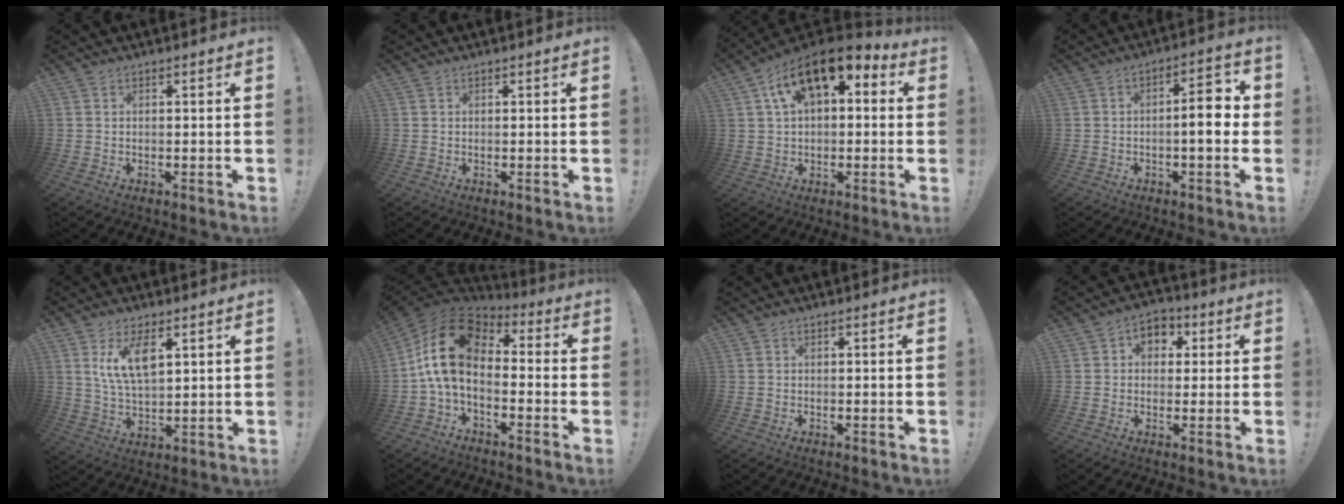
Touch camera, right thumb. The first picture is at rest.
{"total": 0.0}
{"total": 13.6, "force": [6.7, 6.8, 9.7], "torque": [-0.158, -0.025, 0.123]}
{"total": 8.4, "force": [-0.5, 2.4, 8.1], "torque": [-0.113, 0.007, -0.012]}
{"total": 10.9, "force": [5.1, 5.8, 7.7], "torque": [-0.126, -0.012, 0.096]}
{"total": 15.9, "force": [1.7, 9.5, 12.6], "torque": [-0.240, -0.002, 0.032]}
{"total": 0.0}
{"total": 5.5, "force": [0.7, 5.0, 2.3], "torque": [-0.019, 0.003, 0.014]}